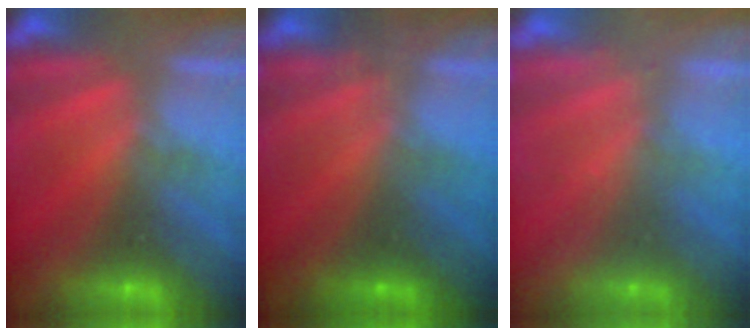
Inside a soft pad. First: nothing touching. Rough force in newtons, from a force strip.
{"total": 1.2}
{"total": 2.3}